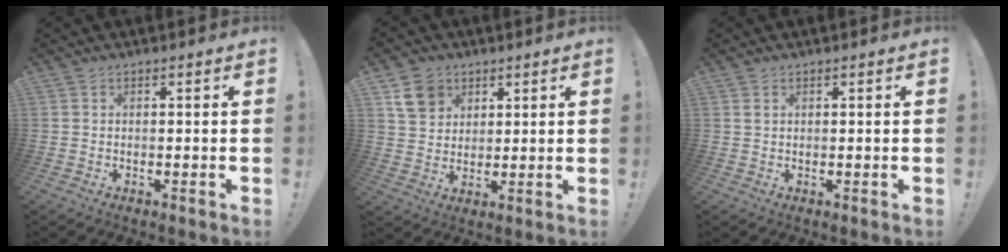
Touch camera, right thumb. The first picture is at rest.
{"total": 8.7, "force": [4.7, 6.8, 2.8], "torque": [-0.031, -0.023, 0.092]}
{"total": 1.0, "force": [0.5, 0.6, 0.6], "torque": [-0.007, -0.001, 0.008]}